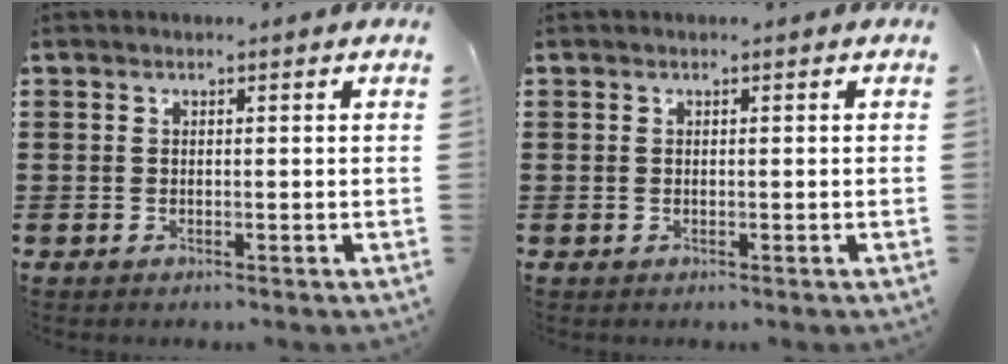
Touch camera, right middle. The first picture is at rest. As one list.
[{"total": 0.0}]